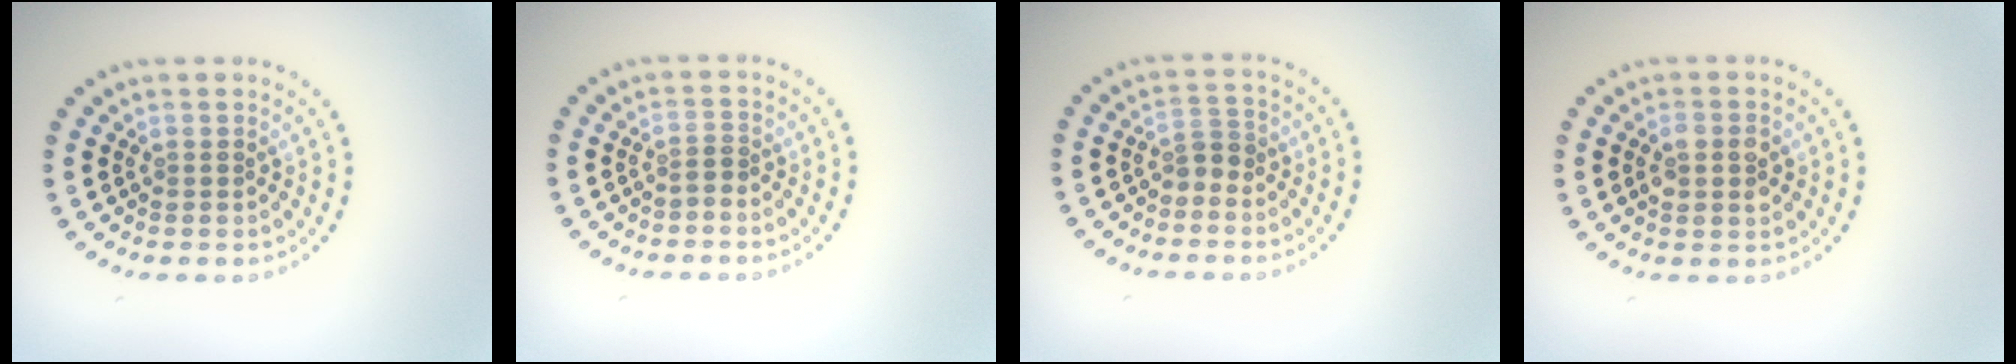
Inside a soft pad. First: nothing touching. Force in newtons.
{"total": 0.6, "press": 0.4, "slide": 0.5}
{"total": 1.6, "press": 1.3, "slide": 0.9}
{"total": 2.6, "press": 2.6, "slide": 0.2}